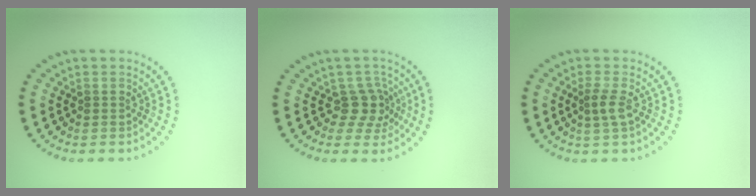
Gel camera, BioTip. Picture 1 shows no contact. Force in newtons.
{"total": 2.6, "press": 2.1, "slide": 1.7}
{"total": 1.7, "press": 1.3, "slide": 1.0}